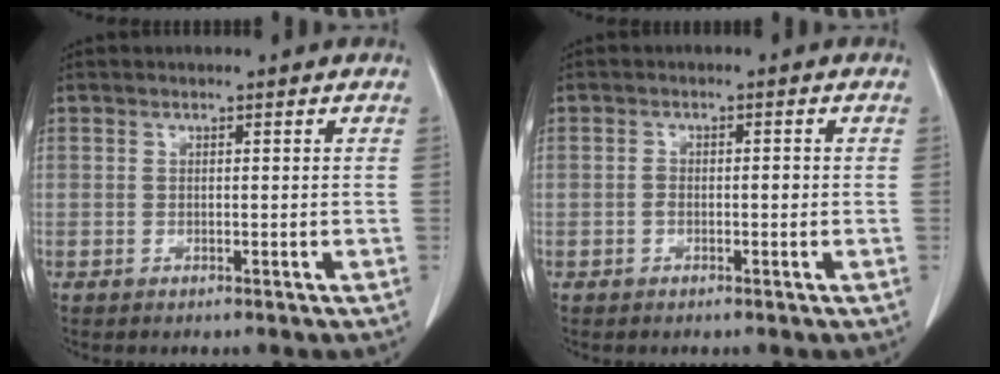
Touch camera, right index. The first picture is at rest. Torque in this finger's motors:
{"motor_torque": [0.21, -0.17, 0.07, 0.03]}